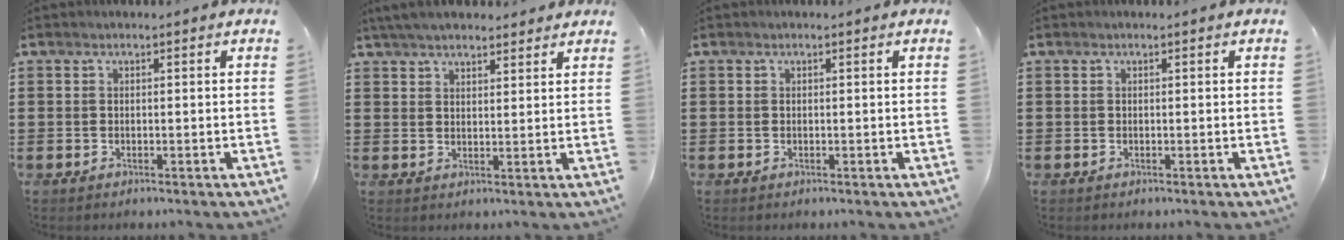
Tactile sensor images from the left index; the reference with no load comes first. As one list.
[{"total": 4.7, "force": [4.3, 1.0, 1.5], "torque": [-0.041, -0.003, 0.082]}, {"total": 0.0}, {"total": 0.0}]